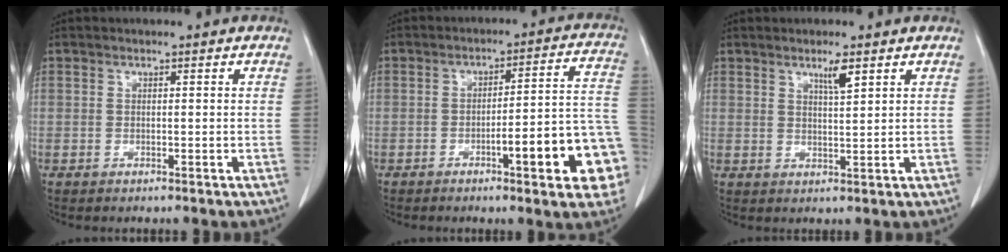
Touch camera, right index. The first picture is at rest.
{"total": 14.0, "force": [-5.1, 1.8, 12.9], "torque": [-0.112, 0.033, -0.060]}
{"total": 2.9, "force": [1.8, 0.1, 2.3], "torque": [-0.042, -0.004, 0.033]}